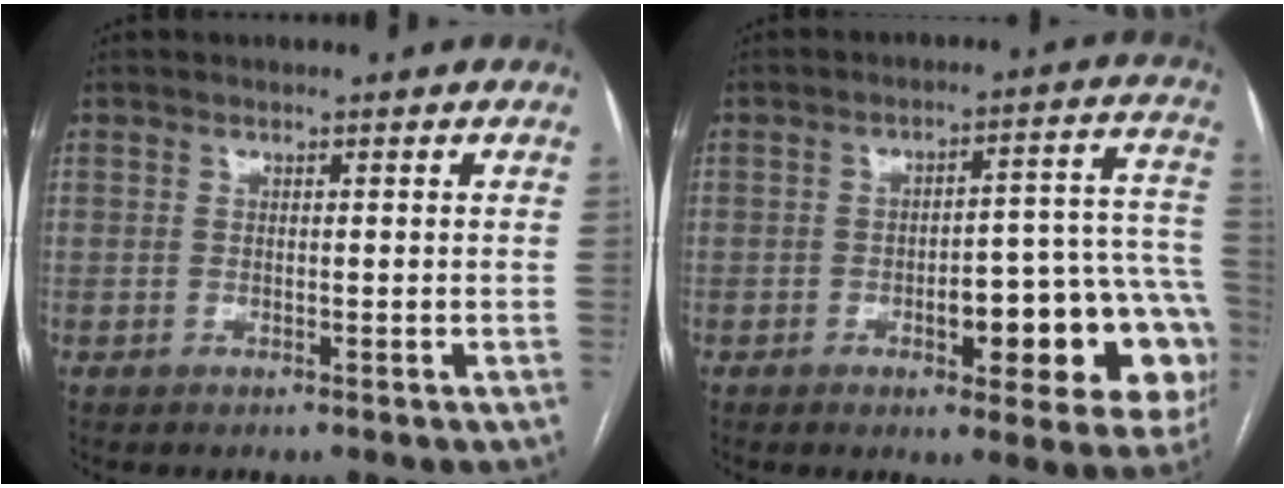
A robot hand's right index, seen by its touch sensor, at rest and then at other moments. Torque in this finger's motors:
{"motor_torque": [1.56, -0.47, 0.31, 0.06]}